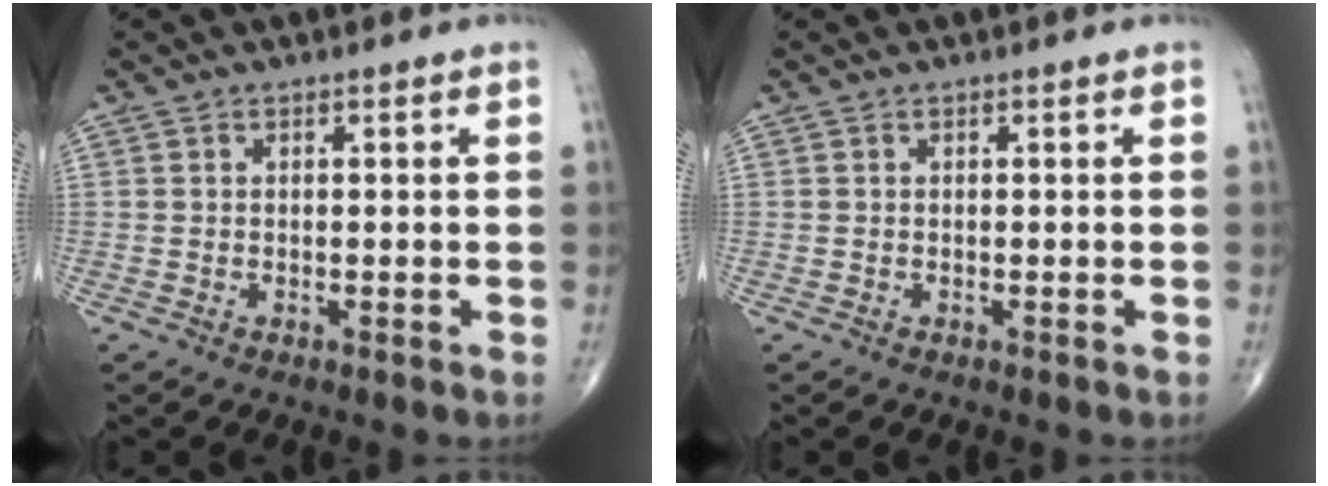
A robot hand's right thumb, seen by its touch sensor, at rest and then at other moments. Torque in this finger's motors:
{"motor_torque": [-0.13, 0.13, 0.00, 0.00, 0.00]}